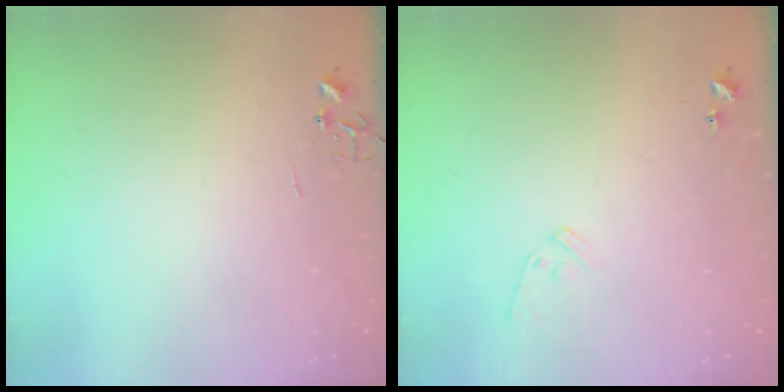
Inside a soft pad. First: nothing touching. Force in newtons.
{"total": 8.2, "press": 8.2, "slide": 0.3}